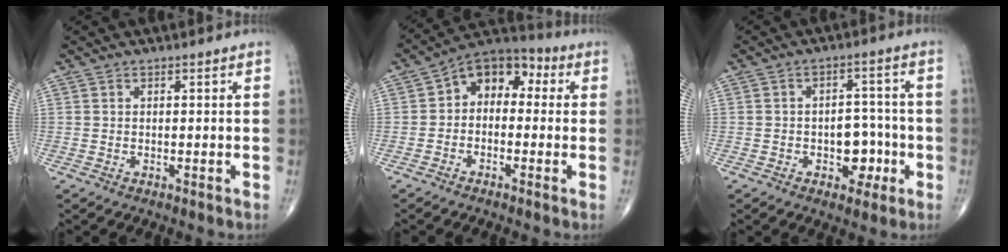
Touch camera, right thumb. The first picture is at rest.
{"total": 9.3, "force": [0.6, 6.5, 6.6], "torque": [-0.062, 0.036, -0.013]}
{"total": 6.7, "force": [-2.1, 4.5, 4.4], "torque": [-0.023, 0.024, -0.028]}